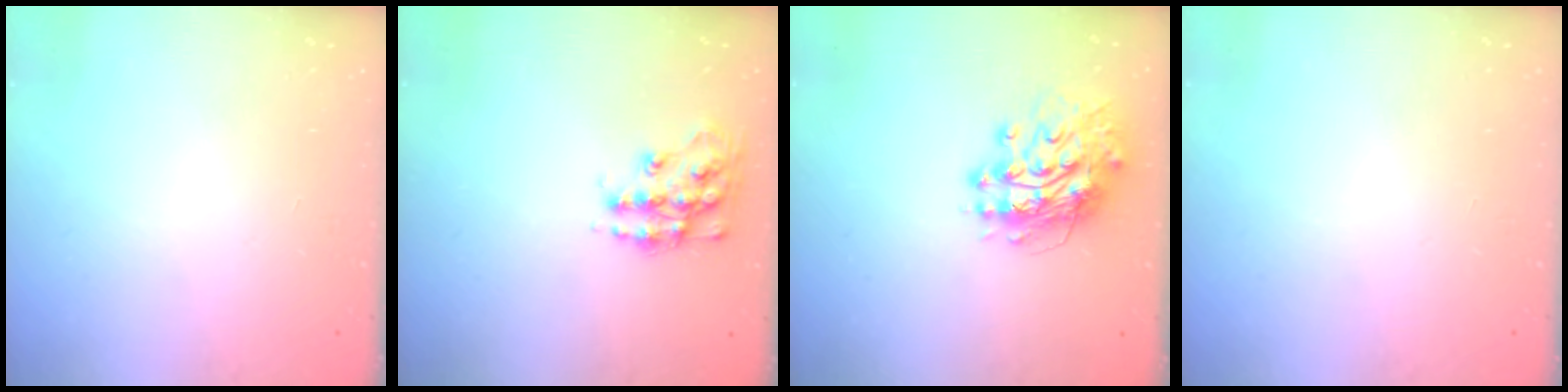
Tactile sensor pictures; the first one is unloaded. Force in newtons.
{"total": 13.7, "press": 13.7, "slide": 0.6}
{"total": 13.6, "press": 13.6, "slide": 1.4}
{"total": 0.0}